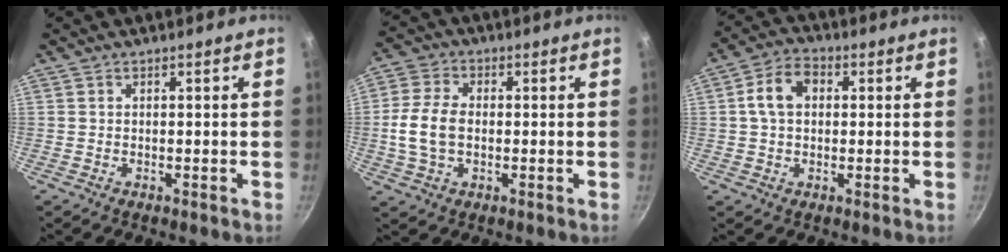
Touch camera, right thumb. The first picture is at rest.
{"total": 9.0, "force": [-0.4, 6.3, 6.5], "torque": [-0.120, 0.011, -0.015]}
{"total": 7.6, "force": [1.2, 5.4, 5.2], "torque": [-0.076, 0.019, 0.011]}